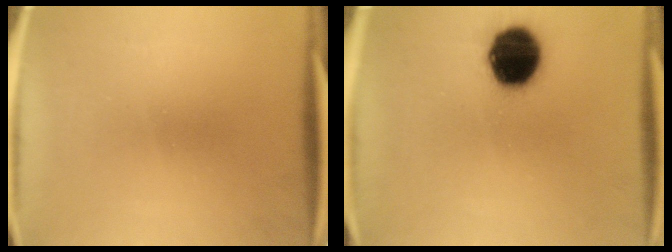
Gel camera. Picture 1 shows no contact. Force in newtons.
{"total": 15.9}